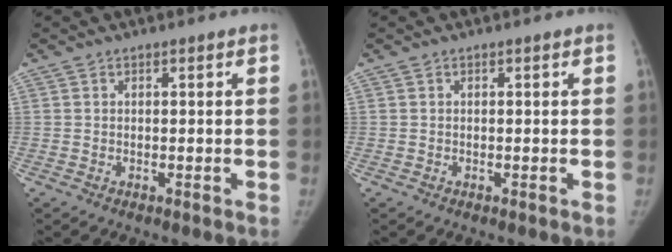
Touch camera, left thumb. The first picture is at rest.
{"total": 0.0}